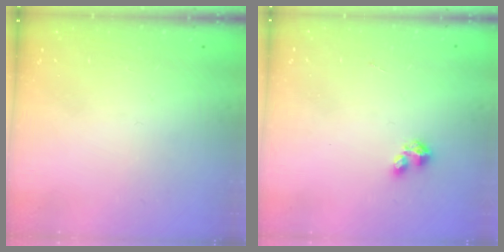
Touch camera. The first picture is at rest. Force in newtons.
{"total": 2.7, "press": 2.7, "slide": 0.4}